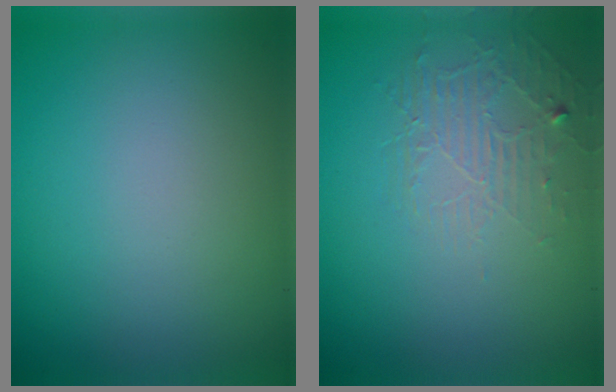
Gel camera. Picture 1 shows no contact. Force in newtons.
{"total": 1.8, "press": 0.8, "slide": 1.6}